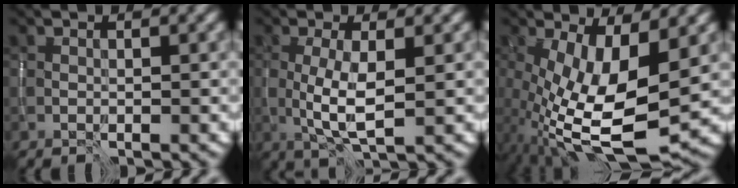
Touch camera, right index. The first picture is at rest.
{"total": 4.1, "force": [-0.2, 1.1, 3.9], "torque": [-0.083, -0.004, -0.001]}
{"total": 12.0, "force": [-1.9, 4.3, 11.1], "torque": [-0.211, -0.016, -0.028]}